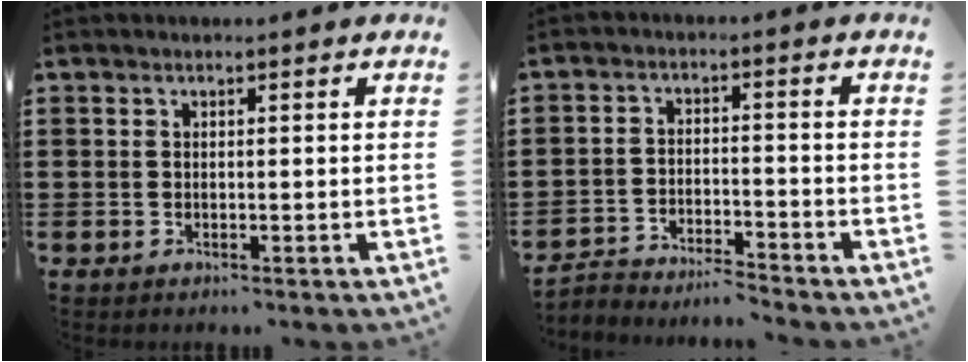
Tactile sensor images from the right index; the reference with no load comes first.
{"total": 3.8, "force": [-3.8, 0.1, -0.4], "torque": [-0.003, 0.002, -0.082]}